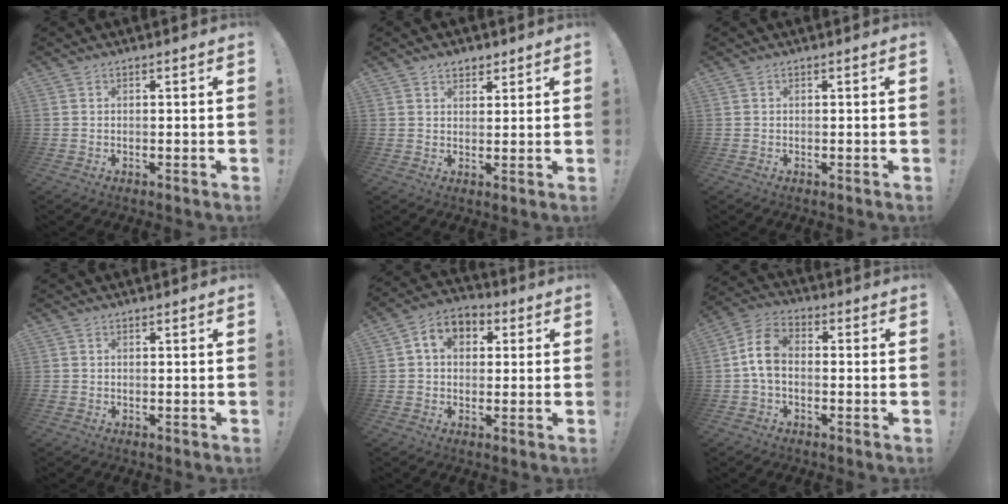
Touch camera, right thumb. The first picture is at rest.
{"total": 3.4, "force": [2.5, 2.2, 0.8], "torque": [-0.002, -0.012, 0.044]}
{"total": 0.0}
{"total": 0.6, "force": [0.1, 0.6, -0.2], "torque": [0.002, 0.003, 0.002]}
{"total": 7.3, "force": [1.6, 5.5, 4.6], "torque": [-0.075, 0.007, 0.031]}
{"total": 9.0, "force": [-0.2, 5.9, 6.7], "torque": [-0.129, 0.011, 0.001]}